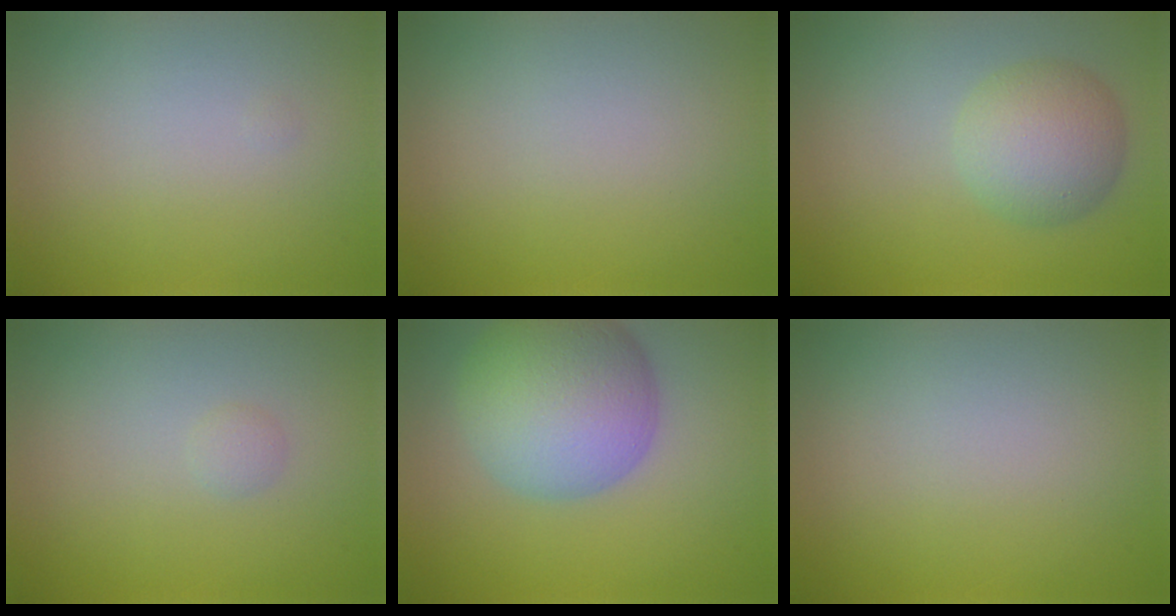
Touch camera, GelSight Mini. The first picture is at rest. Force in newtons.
{"total": 0.0}
{"total": 4.5, "press": 4.5, "slide": 0.2}
{"total": 0.6, "press": 0.6, "slide": 0.0}
{"total": 8.9, "press": 8.8, "slide": 0.5}
{"total": 0.0}